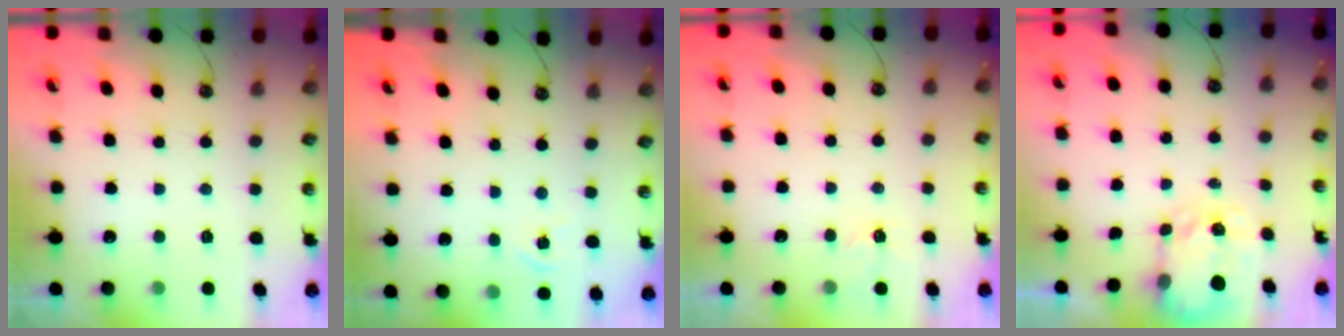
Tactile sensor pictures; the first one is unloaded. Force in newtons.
{"total": 4.7, "press": 4.7, "slide": 0.5}
{"total": 3.7, "press": 3.7, "slide": 0.5}
{"total": 3.5, "press": 3.4, "slide": 0.4}